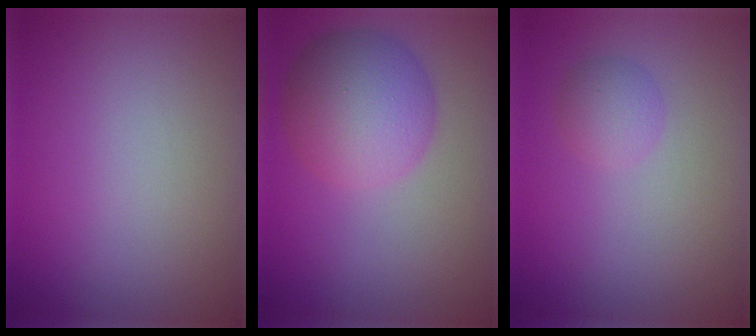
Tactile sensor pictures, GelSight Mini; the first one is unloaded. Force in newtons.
{"total": 6.8, "press": 6.8, "slide": 0.2}
{"total": 1.8, "press": 1.8, "slide": 0.0}